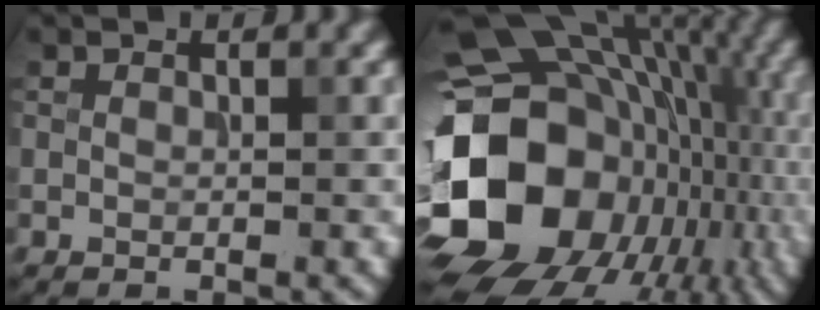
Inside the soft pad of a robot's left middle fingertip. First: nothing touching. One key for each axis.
{"total": 19.2, "fx": -3.1, "fy": 15.4, "fz": 11.2, "tx": -0.200, "ty": 0.007, "tz": -0.042}